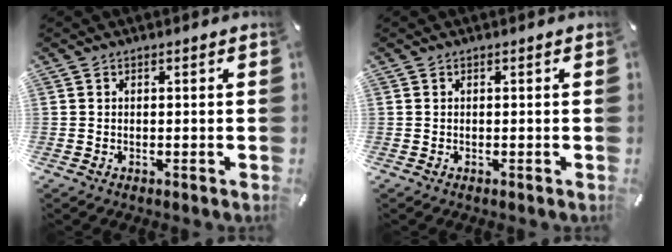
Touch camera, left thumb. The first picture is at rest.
{"total": 0.0}